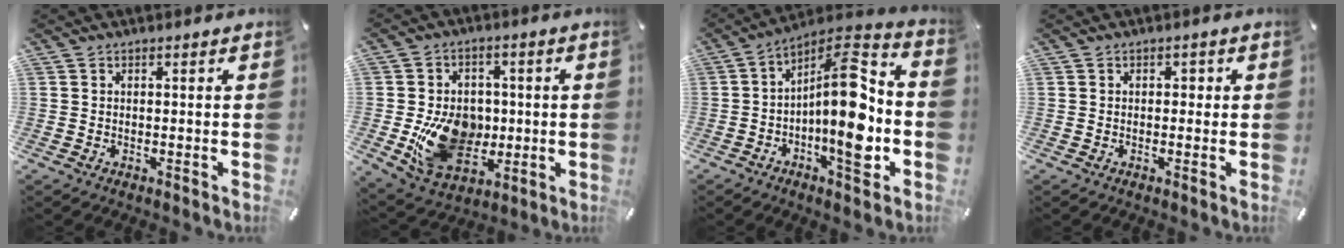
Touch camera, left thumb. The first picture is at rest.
{"total": 15.1, "force": [-1.6, 12.0, 9.1], "torque": [-0.159, 0.002, -0.019]}
{"total": 18.5, "force": [-3.6, 7.3, 16.5], "torque": [-0.255, -0.002, -0.061]}
{"total": 1.2, "force": [-0.1, 1.0, 0.6], "torque": [-0.005, 0.005, -0.006]}